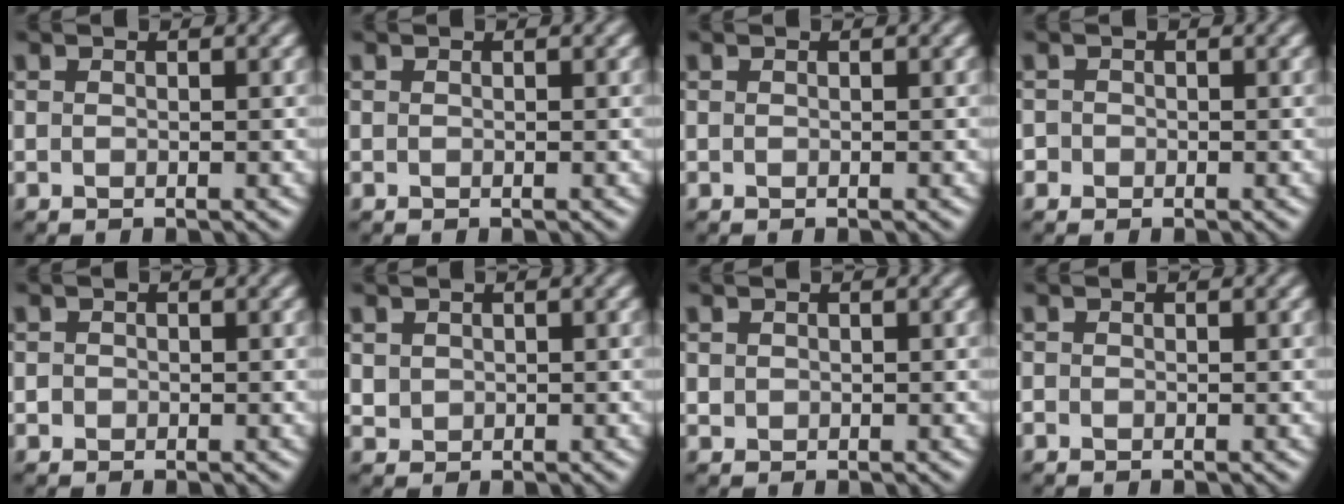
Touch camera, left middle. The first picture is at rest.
{"total": 0.0}
{"total": 0.0}
{"total": 0.8, "force": [-0.2, 0.8, 0.0], "torque": [0.007, -0.002, -0.008]}
{"total": 0.6, "force": [-0.1, 0.5, 0.1], "torque": [0.003, -0.004, -0.004]}
{"total": 1.0, "force": [0.4, 0.9, 0.2], "torque": [-0.002, -0.003, 0.012]}
{"total": 0.5, "force": [0.2, 0.5, 0.1], "torque": [0.003, -0.002, 0.006]}
{"total": 0.0}